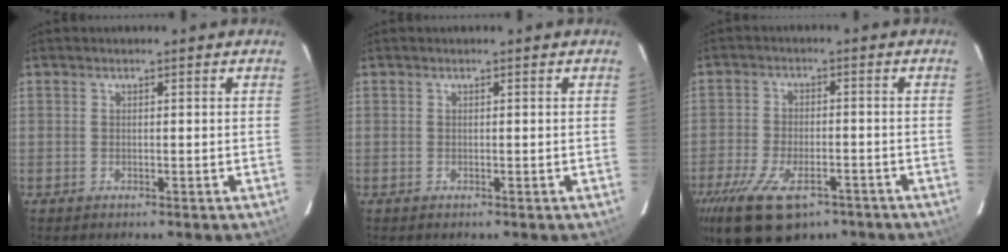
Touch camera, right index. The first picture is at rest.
{"total": 0.0}
{"total": 14.9, "force": [-9.6, 7.0, 9.0], "torque": [-0.198, -0.033, -0.159]}